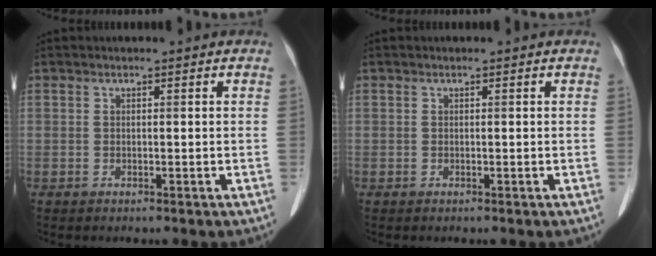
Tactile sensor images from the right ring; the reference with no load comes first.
{"total": 0.0}